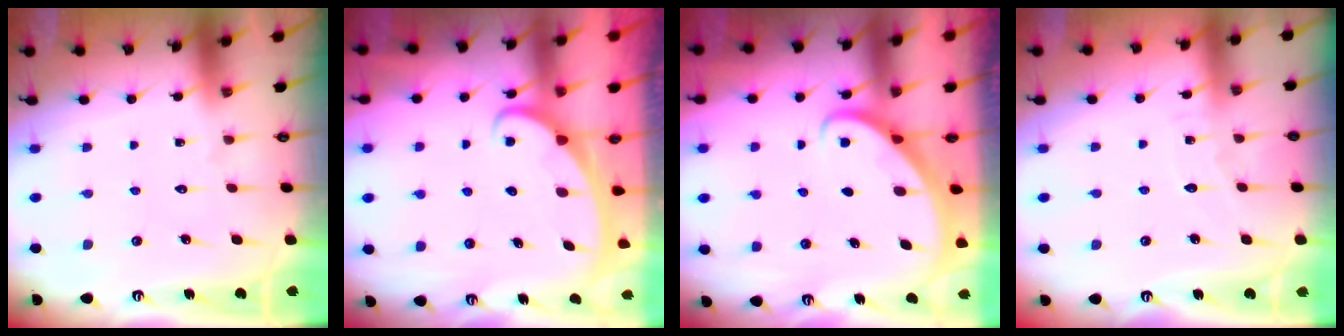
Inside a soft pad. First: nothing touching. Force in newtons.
{"total": 2.4, "press": 2.4, "slide": 0.3}
{"total": 2.7, "press": 2.7, "slide": 0.2}
{"total": 3.7, "press": 3.7, "slide": 0.4}